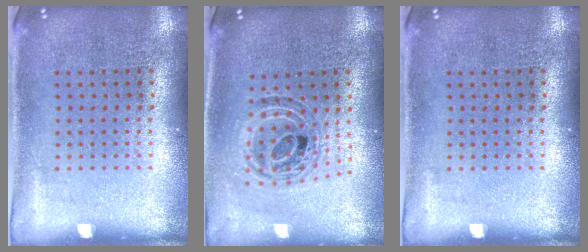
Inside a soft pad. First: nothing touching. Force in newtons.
{"total": 0.9, "press": 0.9, "slide": 0.2}
{"total": 0.0}